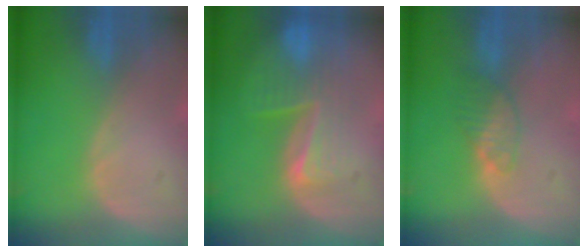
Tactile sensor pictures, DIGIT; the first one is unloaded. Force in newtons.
{"total": 7.8, "press": 7.2, "slide": 3.1}
{"total": 3.4, "press": 3.2, "slide": 1.1}